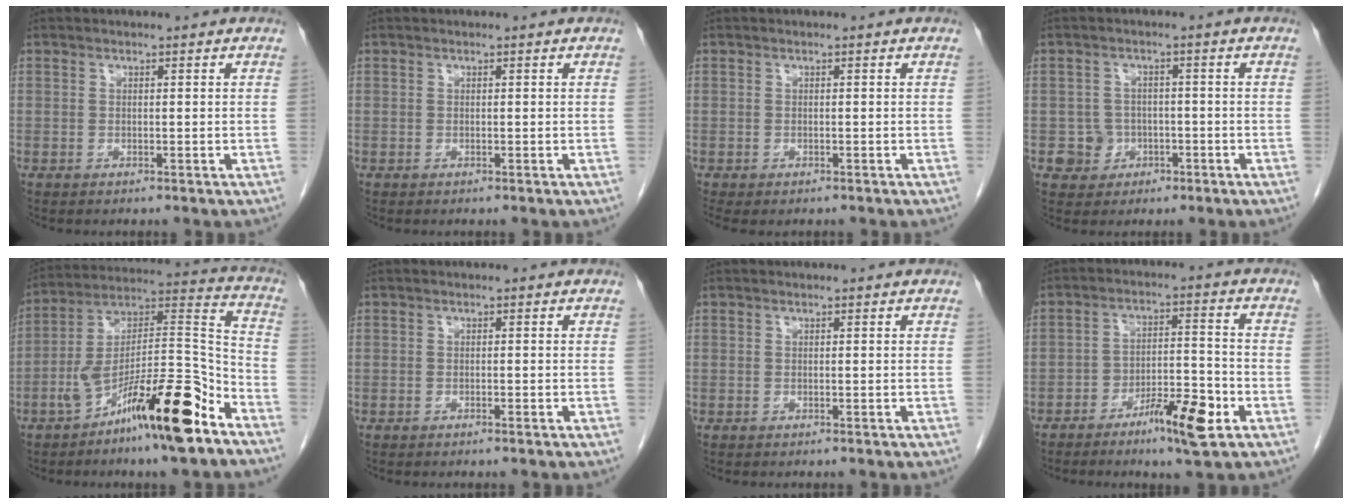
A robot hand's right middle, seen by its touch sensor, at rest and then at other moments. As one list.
[{"total": 0.0}, {"total": 2.0, "force": [-1.5, 1.0, 0.8], "torque": [-0.014, -0.005, -0.020]}, {"total": 3.9, "force": [-1.3, 3.6, 0.2], "torque": [0.007, 0.014, -0.016]}, {"total": 19.4, "force": [-11.3, 2.6, 15.6], "torque": [-0.264, 0.011, -0.187]}, {"total": 0.6, "force": [-0.4, 0.0, 0.4], "torque": [-0.010, 0.001, -0.006]}, {"total": 0.0}, {"total": 8.3, "force": [-4.6, 1.7, 6.7], "torque": [-0.107, 0.006, -0.075]}]